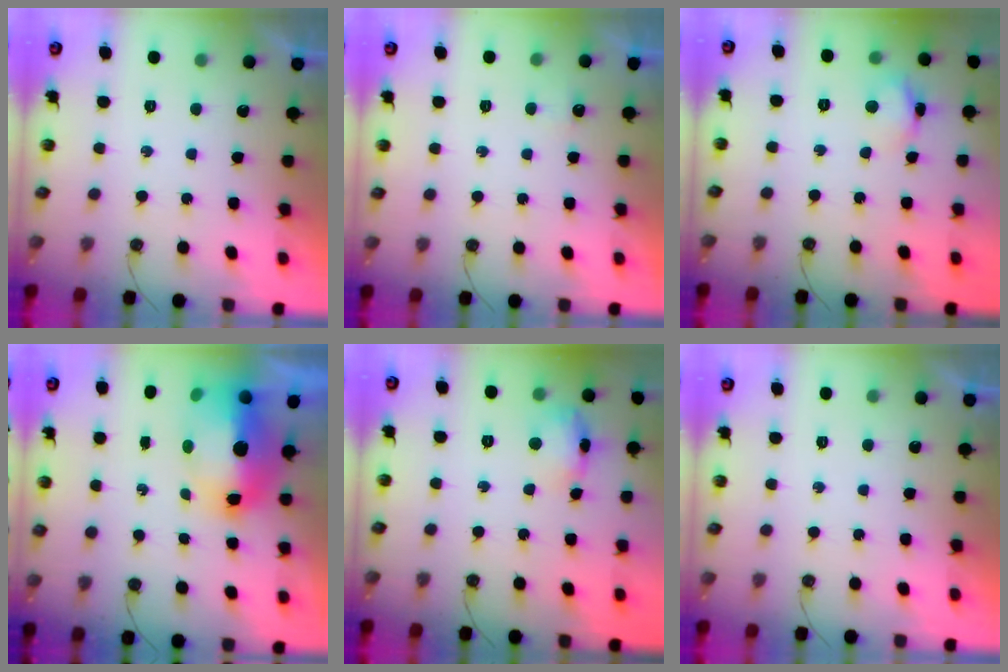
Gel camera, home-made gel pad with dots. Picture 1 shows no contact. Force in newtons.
{"total": 2.2, "press": 2.1, "slide": 0.4}
{"total": 6.5, "press": 6.5, "slide": 0.5}
{"total": 14.7, "press": 14.6, "slide": 1.9}
{"total": 11.1, "press": 11.1, "slide": 0.8}
{"total": 0.0}